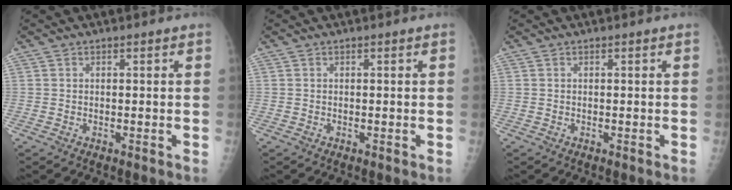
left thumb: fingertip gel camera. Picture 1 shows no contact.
{"total": 0.0}
{"total": 0.0}